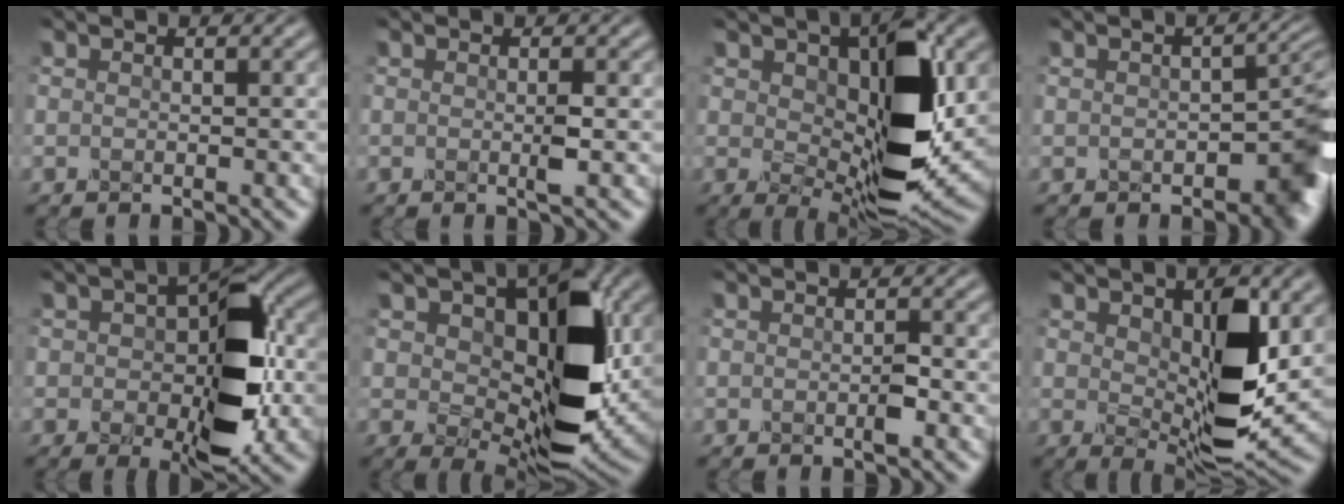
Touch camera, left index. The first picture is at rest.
{"total": 1.1, "force": [0.0, 0.1, 1.1], "torque": [-0.020, -0.002, -0.002]}
{"total": 11.0, "force": [1.2, 5.0, 9.7], "torque": [-0.151, -0.013, 0.027]}
{"total": 5.9, "force": [-1.4, 3.6, 4.4], "torque": [-0.031, -0.007, -0.019]}
{"total": 9.1, "force": [-0.6, 4.8, 7.7], "torque": [-0.113, 0.005, -0.012]}
{"total": 13.3, "force": [2.0, 7.5, 10.8], "torque": [-0.158, -0.014, 0.037]}
{"total": 1.1, "force": [-0.3, 0.2, 1.0], "torque": [-0.017, 0.000, -0.005]}
{"total": 8.5, "force": [1.0, 3.6, 7.7], "torque": [-0.129, -0.012, 0.025]}